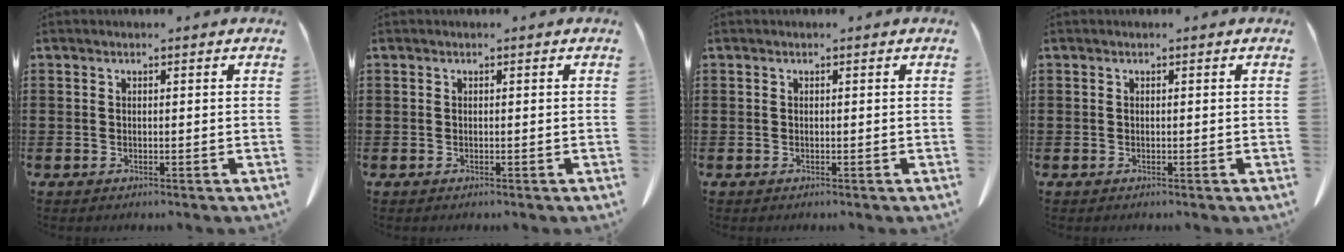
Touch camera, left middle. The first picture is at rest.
{"total": 0.0}
{"total": 0.0}
{"total": 0.0}